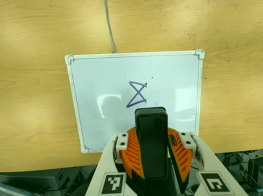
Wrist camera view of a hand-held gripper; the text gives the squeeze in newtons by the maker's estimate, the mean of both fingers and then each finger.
{"total": 12.1, "left": 11.5, "right": 12.7}